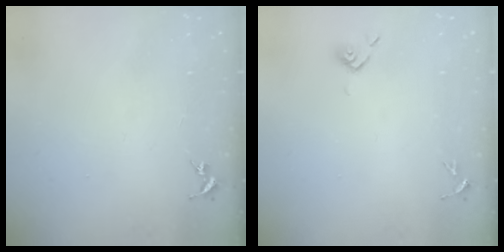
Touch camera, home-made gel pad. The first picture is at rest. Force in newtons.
{"total": 3.8, "press": 3.7, "slide": 0.8}